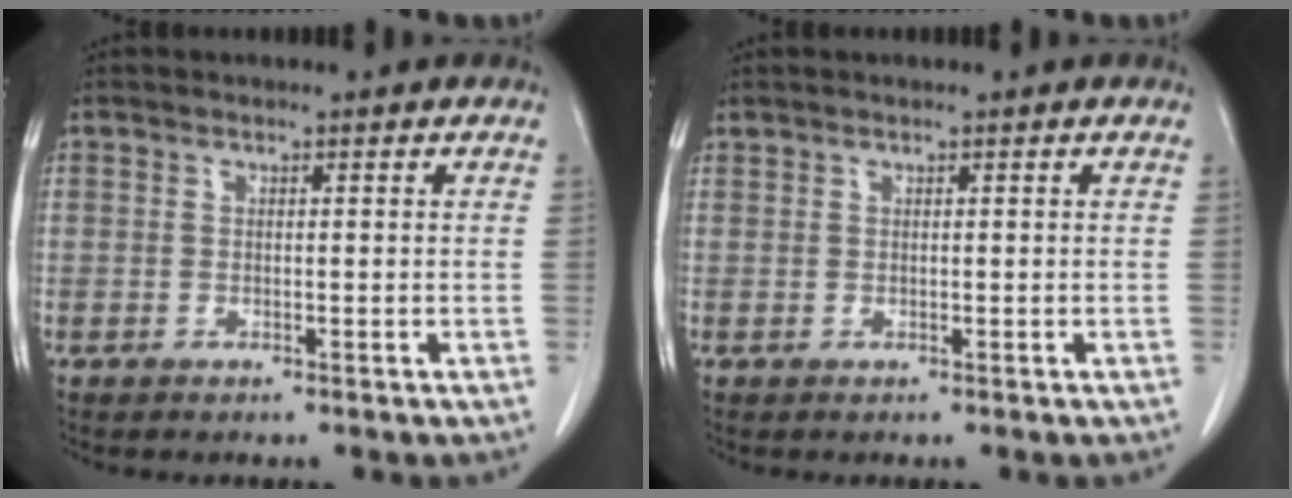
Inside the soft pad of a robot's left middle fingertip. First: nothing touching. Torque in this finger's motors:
{"motor_torque": [0.46, -0.97, -0.05, -0.01]}